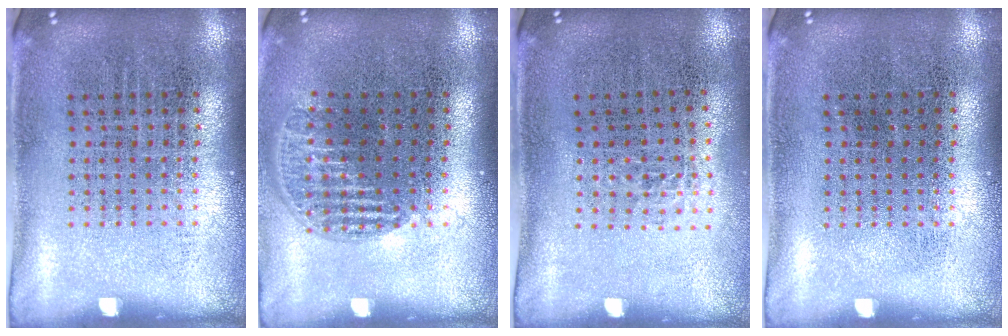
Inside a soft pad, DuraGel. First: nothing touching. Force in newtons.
{"total": 1.2, "press": 1.0, "slide": 0.5}
{"total": 0.6, "press": 0.5, "slide": 0.5}
{"total": 0.0}